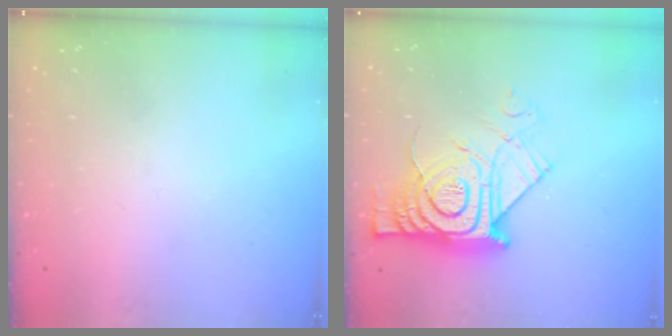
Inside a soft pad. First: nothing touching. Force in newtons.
{"total": 15.8, "press": 15.8, "slide": 1.2}